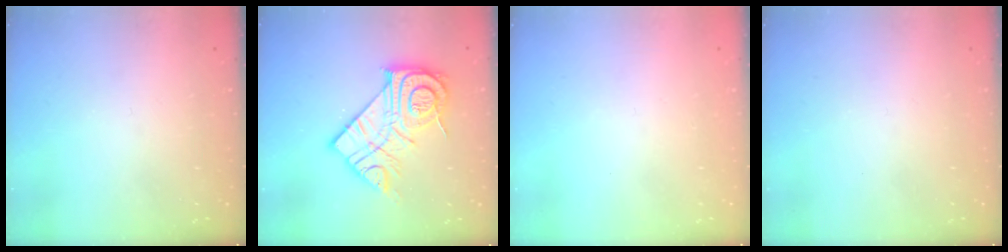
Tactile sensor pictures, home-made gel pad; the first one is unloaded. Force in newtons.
{"total": 17.8, "press": 17.8, "slide": 1.2}
{"total": 1.6, "press": 1.6, "slide": 0.1}
{"total": 1.5, "press": 1.5, "slide": 0.1}